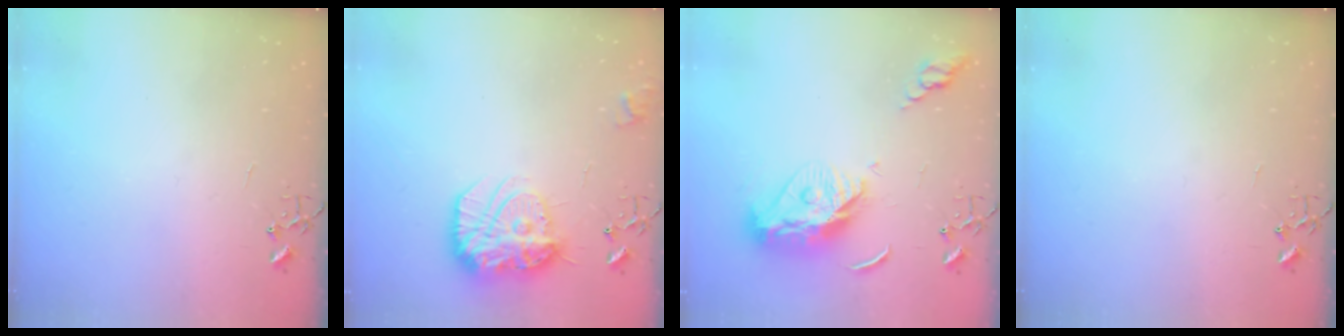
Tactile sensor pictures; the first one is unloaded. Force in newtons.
{"total": 16.5, "press": 16.5, "slide": 1.4}
{"total": 13.4, "press": 13.4, "slide": 1.2}
{"total": 0.0}